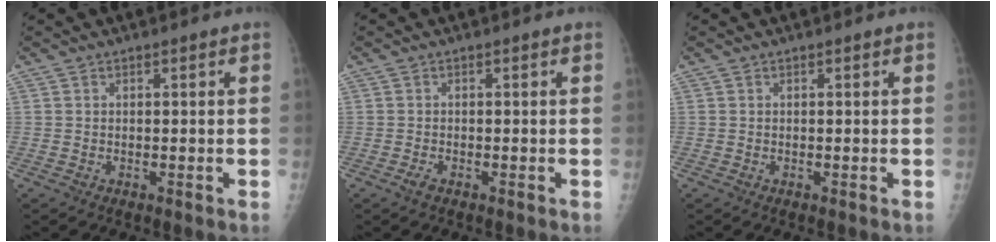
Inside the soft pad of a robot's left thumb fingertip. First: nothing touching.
{"total": 1.0, "force": [-0.8, 0.4, 0.6], "torque": [-0.014, -0.003, -0.016]}
{"total": 0.0}